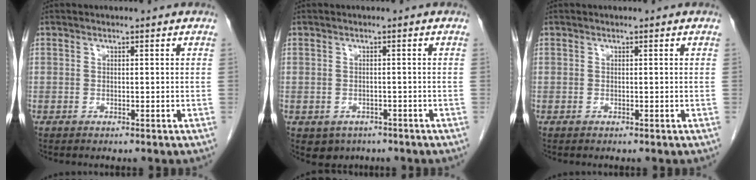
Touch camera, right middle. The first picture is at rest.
{"total": 3.4, "force": [-2.1, 2.5, 0.7], "torque": [-0.007, 0.003, -0.024]}
{"total": 0.0}